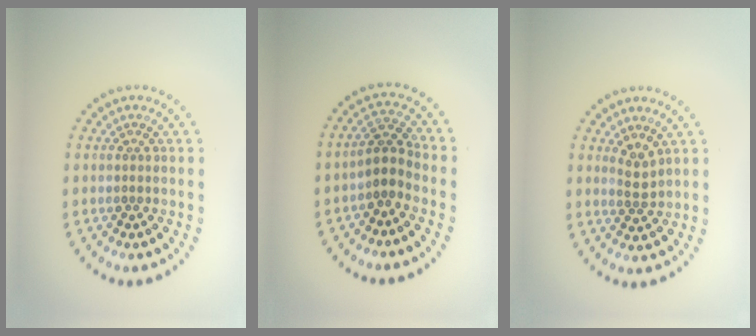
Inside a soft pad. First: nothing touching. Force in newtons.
{"total": 2.4, "press": 1.9, "slide": 1.5}
{"total": 1.7, "press": 1.4, "slide": 1.1}